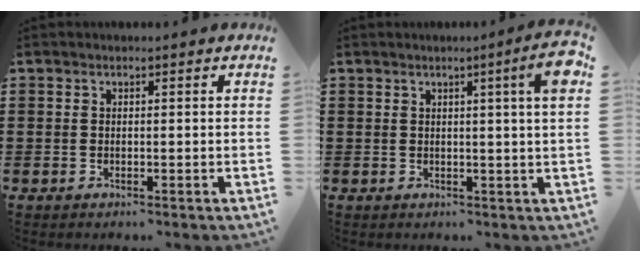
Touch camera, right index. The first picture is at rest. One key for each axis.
{"total": 5.2, "fx": 1.8, "fy": -0.5, "fz": 4.8, "tx": -0.085, "ty": -0.007, "tz": 0.025}